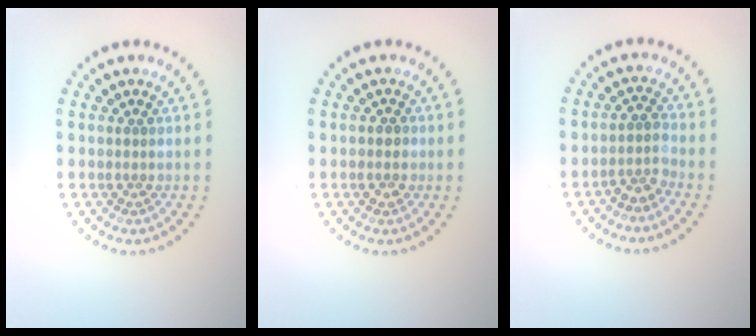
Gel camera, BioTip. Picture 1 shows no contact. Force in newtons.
{"total": 1.4, "press": 1.4, "slide": 0.5}
{"total": 1.9, "press": 1.5, "slide": 1.2}